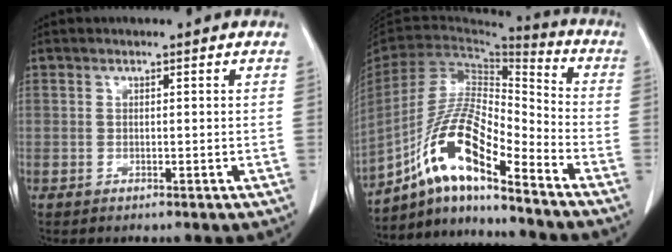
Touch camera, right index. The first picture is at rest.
{"total": 15.3, "force": [-9.8, 2.4, 11.4], "torque": [-0.227, 0.006, -0.180]}